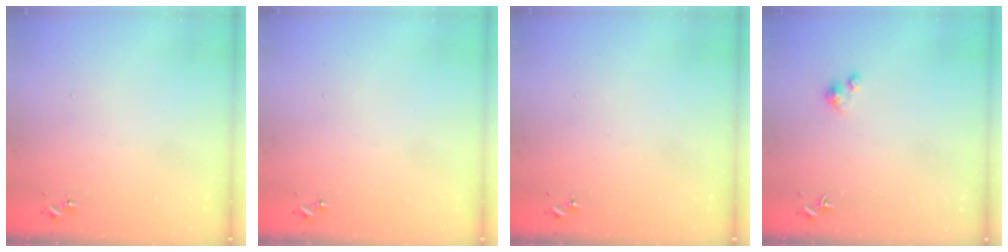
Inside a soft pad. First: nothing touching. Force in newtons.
{"total": 0.0}
{"total": 0.0}
{"total": 3.0, "press": 3.0, "slide": 0.2}